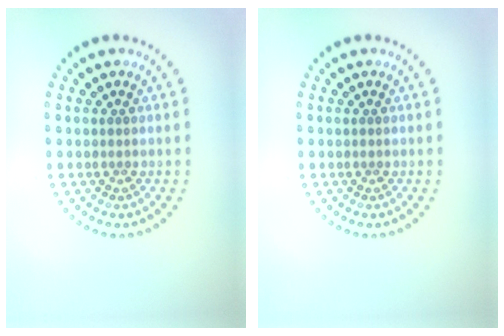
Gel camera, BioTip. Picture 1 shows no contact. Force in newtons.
{"total": 0.0}